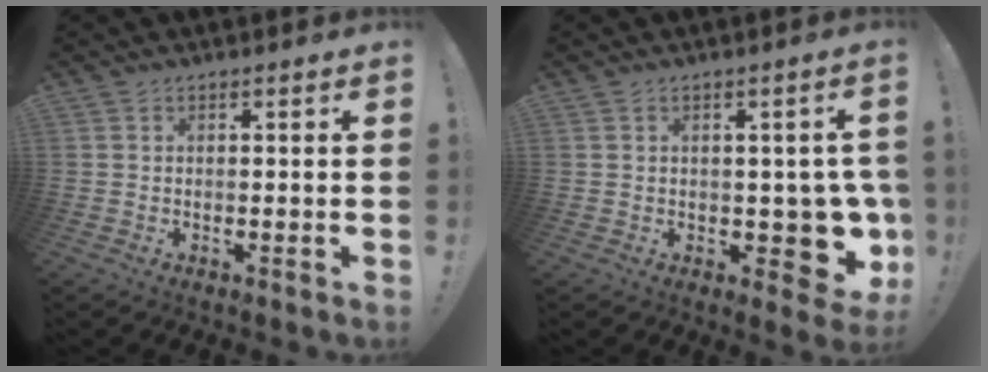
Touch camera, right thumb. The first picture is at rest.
{"total": 7.9, "force": [-0.8, 5.3, 5.8], "torque": [-0.051, -0.006, 0.001]}